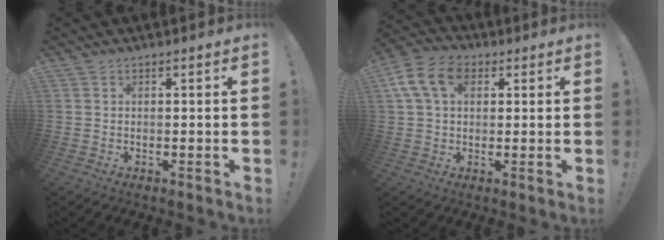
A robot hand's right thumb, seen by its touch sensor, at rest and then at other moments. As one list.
[{"total": 11.9, "force": [4.0, 8.2, 7.7], "torque": [-0.133, 0.002, 0.080]}]